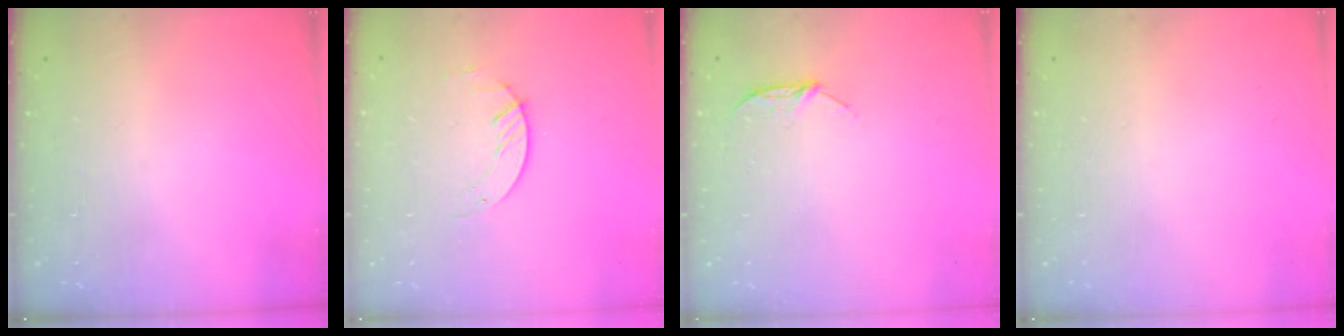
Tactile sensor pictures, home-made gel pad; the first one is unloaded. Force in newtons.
{"total": 1.2, "press": 1.1, "slide": 0.2}
{"total": 5.9, "press": 5.8, "slide": 0.7}
{"total": 0.0}